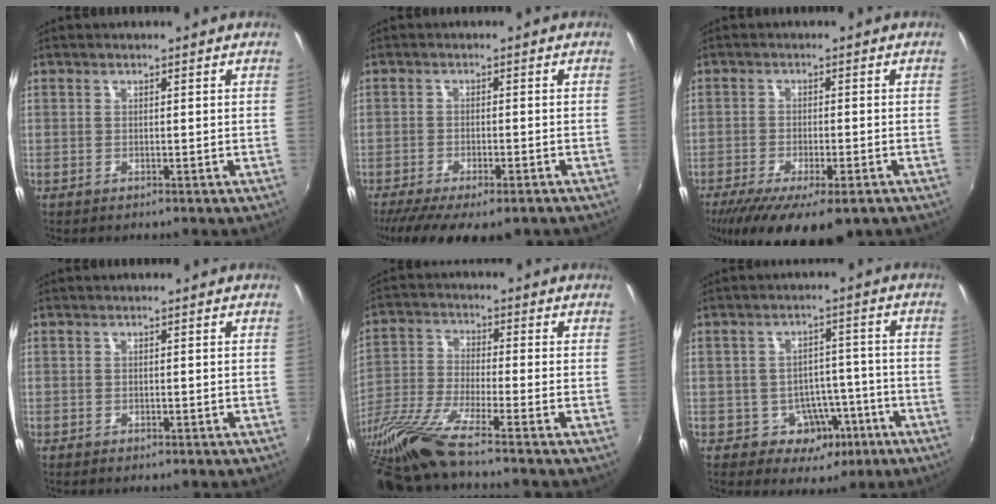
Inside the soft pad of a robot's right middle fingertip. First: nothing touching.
{"total": 12.8, "force": [-9.5, 4.0, 7.5], "torque": [-0.158, -0.050, -0.147]}
{"total": 14.4, "force": [-9.7, 4.4, 9.7], "torque": [-0.194, -0.058, -0.148]}
{"total": 0.9, "force": [-0.5, 0.6, 0.3], "torque": [-0.007, -0.003, -0.008]}
{"total": 13.6, "force": [-10.9, -0.7, 8.1], "torque": [-0.169, -0.045, -0.209]}
{"total": 7.8, "force": [-3.7, 6.4, 2.7], "torque": [-0.048, 0.029, -0.029]}